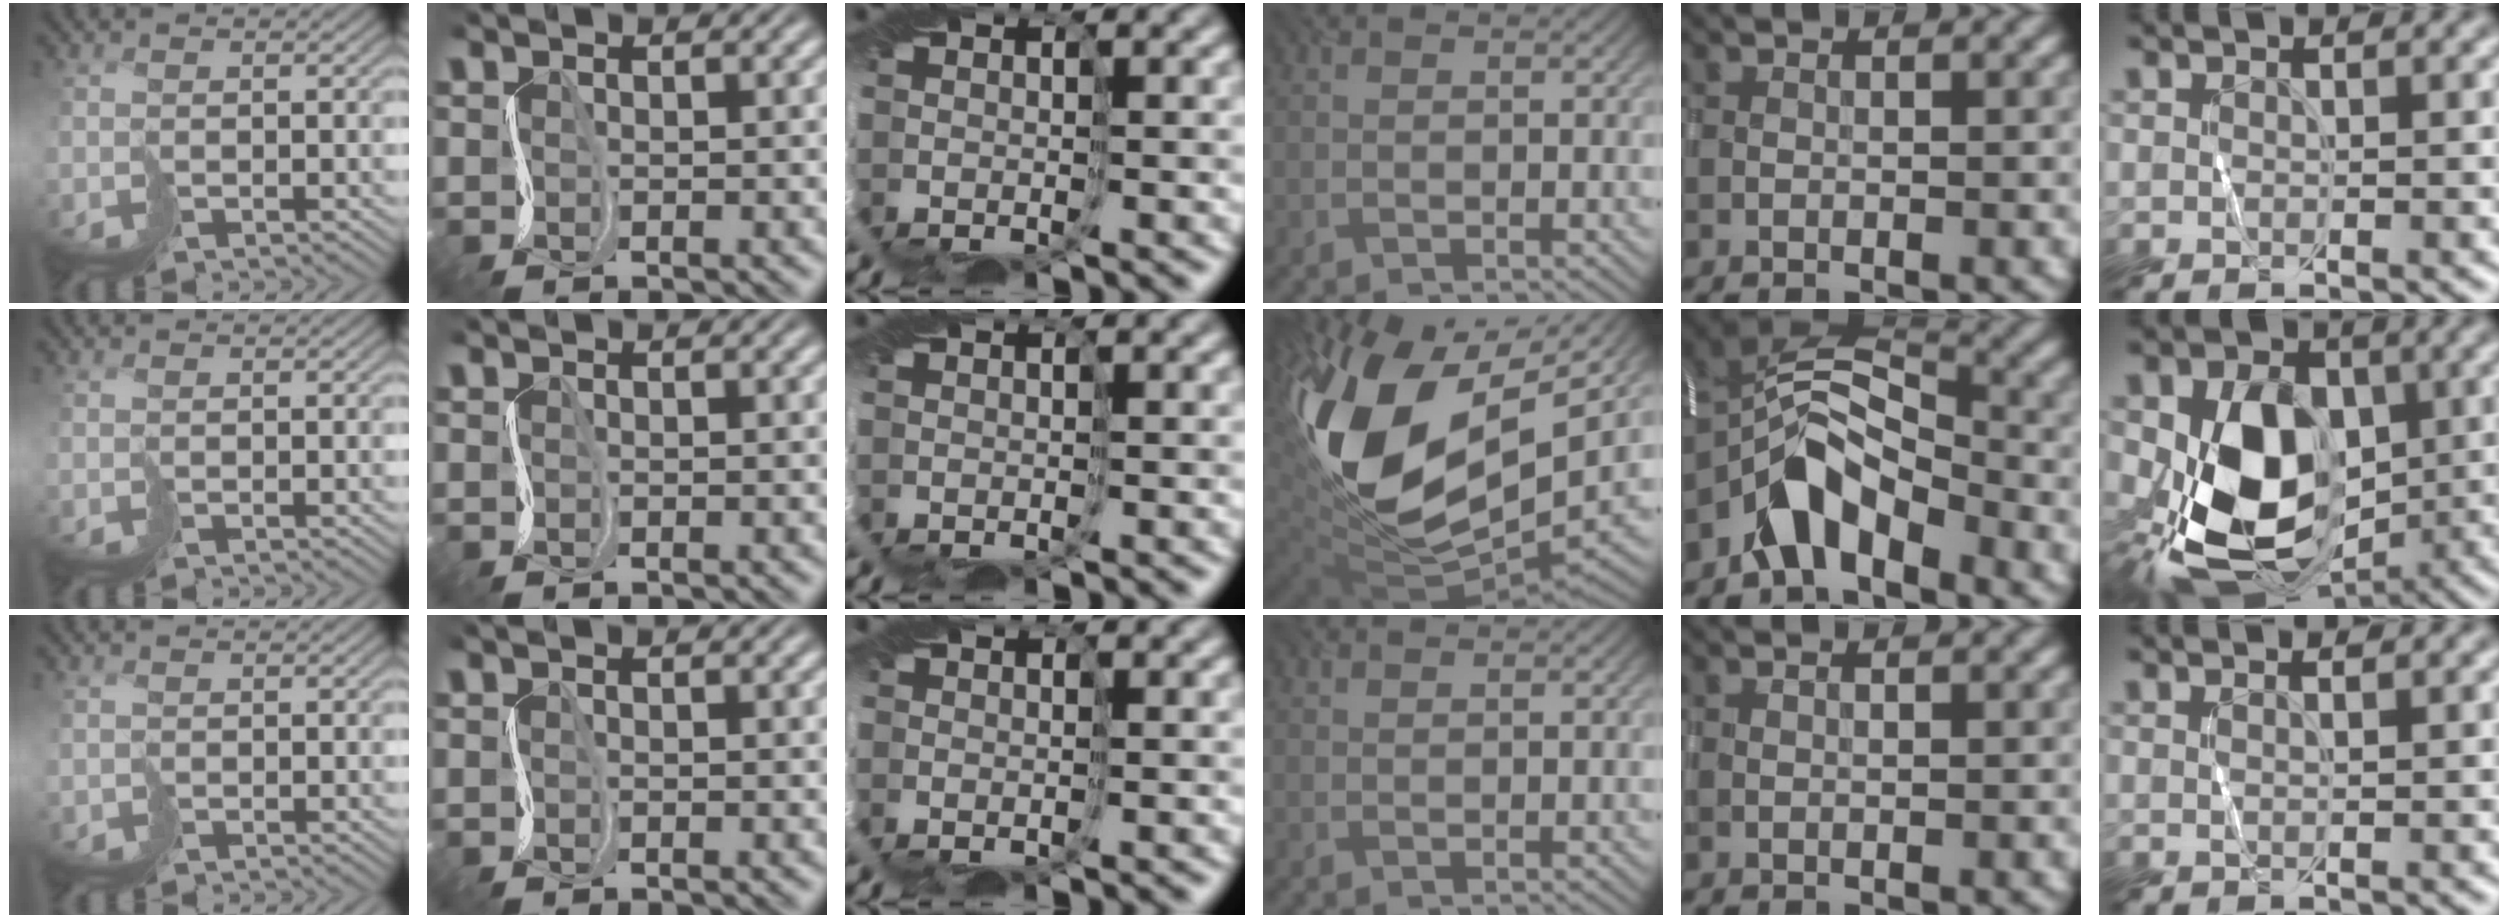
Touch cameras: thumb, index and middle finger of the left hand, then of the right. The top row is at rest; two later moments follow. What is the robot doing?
{"motion": "cut", "object": "wrapping paper"}